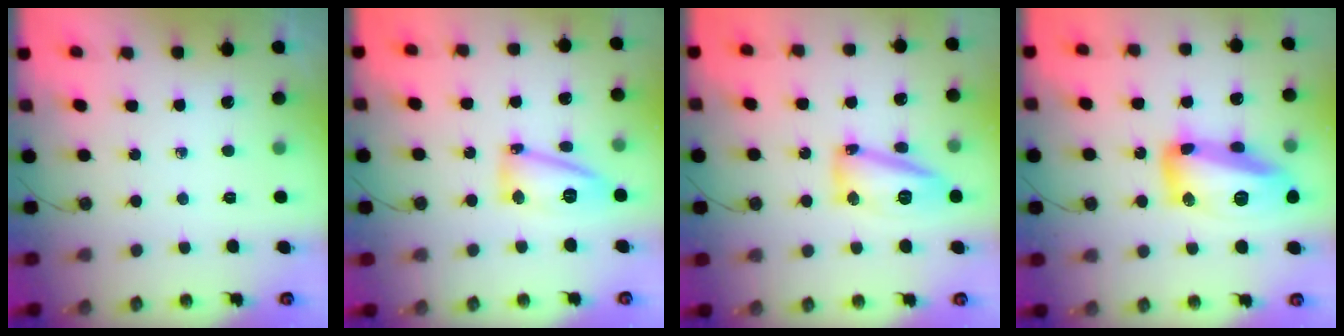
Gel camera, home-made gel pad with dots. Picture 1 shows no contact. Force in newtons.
{"total": 11.8, "press": 11.7, "slide": 0.9}
{"total": 13.9, "press": 13.9, "slide": 1.2}
{"total": 17.8, "press": 17.7, "slide": 1.0}